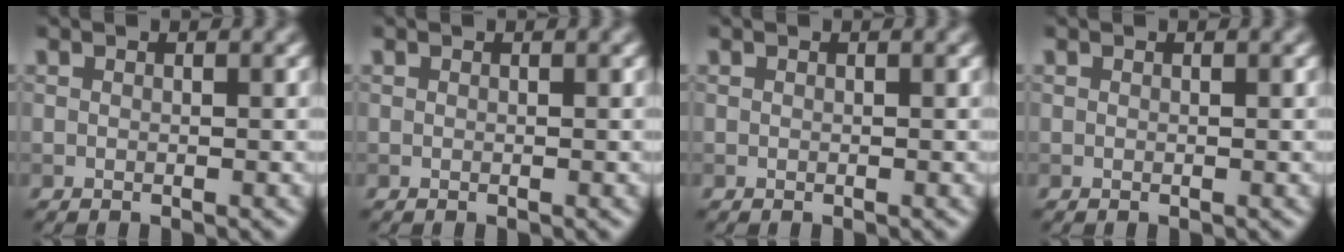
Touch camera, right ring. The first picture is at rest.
{"total": 0.0}
{"total": 0.0}
{"total": 0.0}